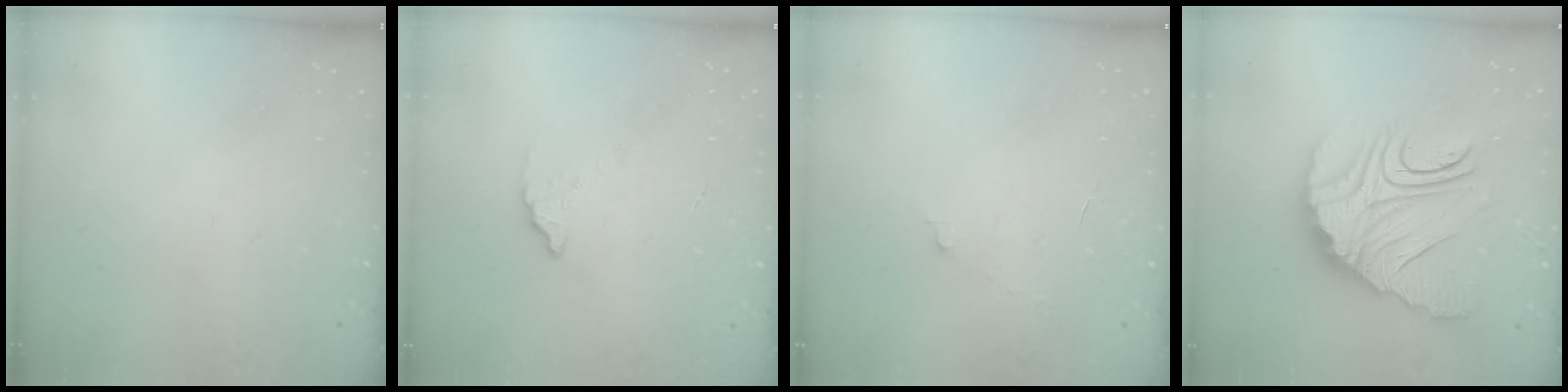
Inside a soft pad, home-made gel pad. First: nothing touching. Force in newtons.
{"total": 2.1, "press": 2.1, "slide": 0.1}
{"total": 4.1, "press": 4.1, "slide": 0.2}
{"total": 20.7, "press": 20.6, "slide": 2.2}